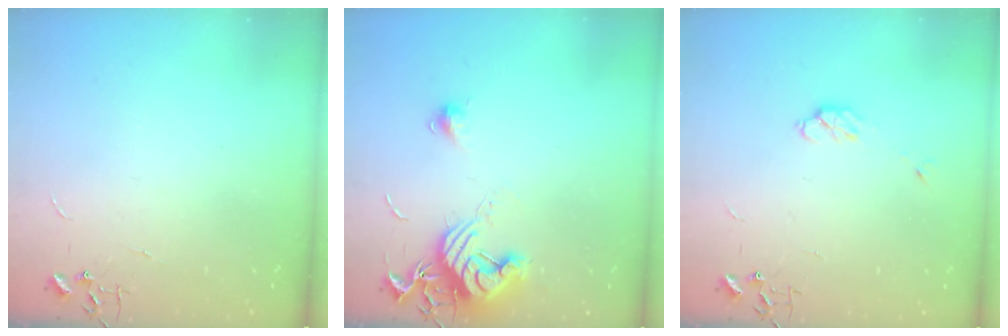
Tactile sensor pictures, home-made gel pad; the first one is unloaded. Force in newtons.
{"total": 12.9, "press": 12.9, "slide": 0.5}
{"total": 5.1, "press": 5.0, "slide": 1.0}